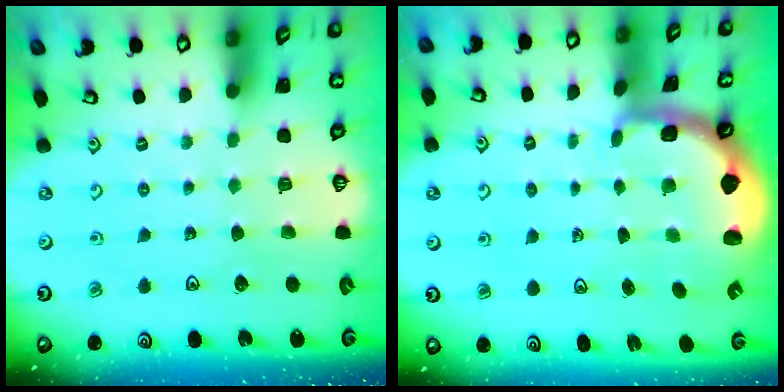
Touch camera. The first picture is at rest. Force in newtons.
{"total": 2.4, "press": 2.1, "slide": 1.2}